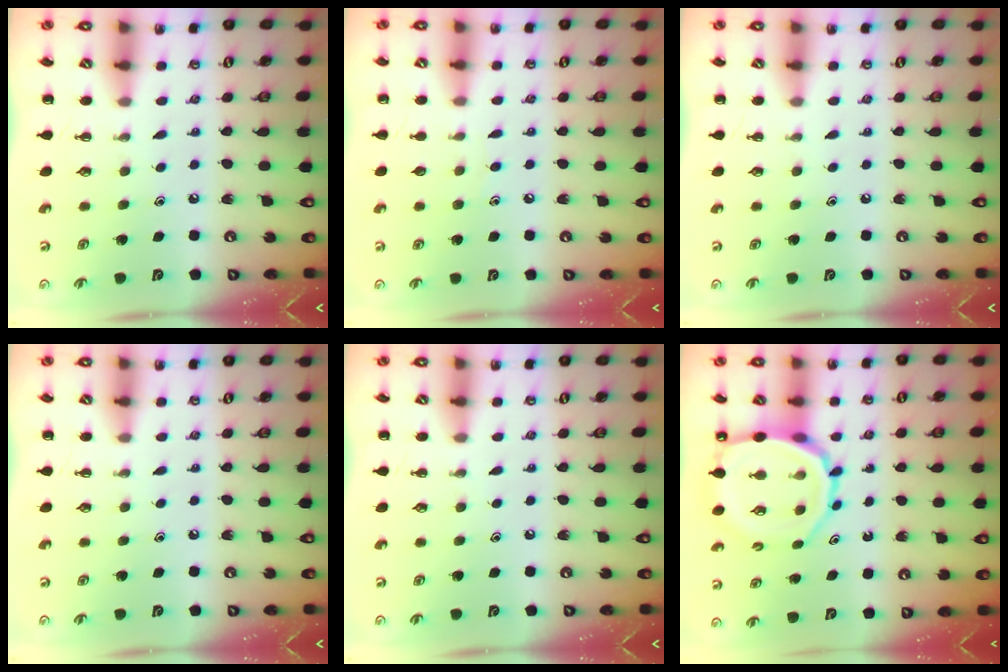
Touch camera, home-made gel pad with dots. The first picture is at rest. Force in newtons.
{"total": 2.5, "press": 2.3, "slide": 1.0}
{"total": 0.0}
{"total": 0.0}
{"total": 0.0}
{"total": 10.4, "press": 10.0, "slide": 3.0}